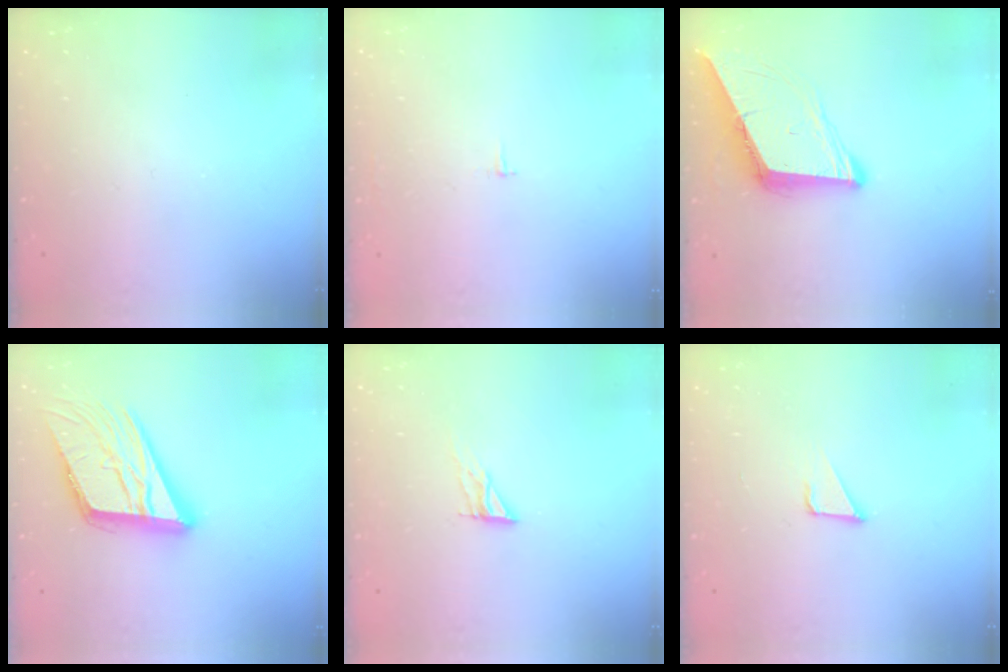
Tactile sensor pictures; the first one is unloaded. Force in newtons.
{"total": 1.8, "press": 1.8, "slide": 0.1}
{"total": 9.1, "press": 9.1, "slide": 0.4}
{"total": 19.1, "press": 18.9, "slide": 2.6}
{"total": 6.3, "press": 6.3, "slide": 0.6}
{"total": 2.1, "press": 2.1, "slide": 0.1}